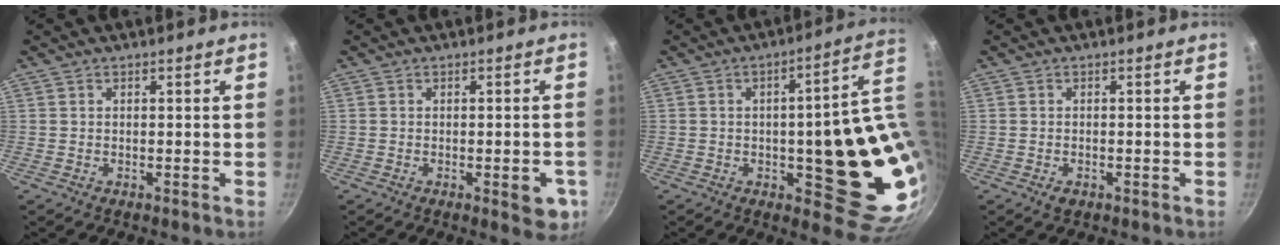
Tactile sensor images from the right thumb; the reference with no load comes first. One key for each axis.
{"total": 5.4, "fx": -1.8, "fy": 2.1, "fz": 4.6, "tx": -0.043, "ty": 0.003, "tz": -0.022}
{"total": 20.9, "fx": 0.5, "fy": 7.2, "fz": 19.6, "tx": -0.197, "ty": -0.020, "tz": 0.011}
{"total": 1.6, "fx": -0.8, "fy": 1.0, "fz": 1.1, "tx": -0.019, "ty": 0.001, "tz": -0.011}